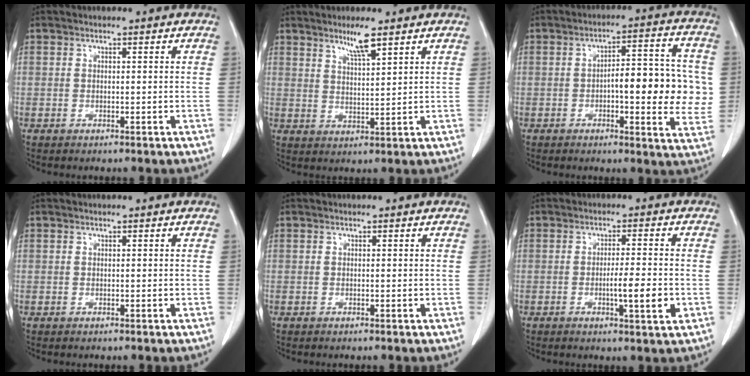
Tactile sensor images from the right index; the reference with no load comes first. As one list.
[{"total": 4.5, "force": [3.2, 0.0, 3.1], "torque": [-0.057, -0.005, 0.060]}, {"total": 12.7, "force": [-0.6, 3.5, 12.2], "torque": [-0.153, 0.023, -0.005]}, {"total": 0.0}, {"total": 0.0}, {"total": 5.6, "force": [-1.4, 0.2, 5.4], "torque": [-0.083, -0.005, -0.018]}]